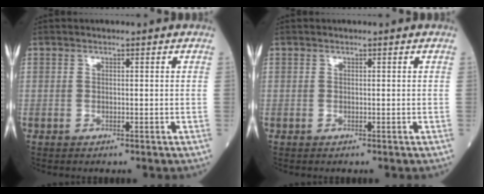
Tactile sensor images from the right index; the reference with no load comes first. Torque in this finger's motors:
{"motor_torque": [-0.01, 0.03, 0.06, 0.00]}